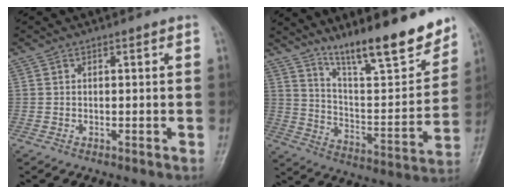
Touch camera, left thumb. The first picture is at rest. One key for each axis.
{"total": 18.5, "fx": 14.0, "fy": 3.5, "fz": 11.6, "tx": -0.144, "ty": -0.085, "tz": 0.237}